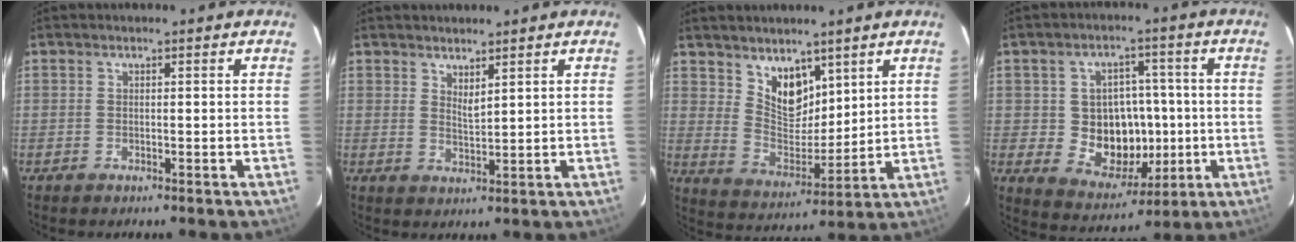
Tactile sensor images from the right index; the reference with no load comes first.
{"total": 2.7, "force": [2.1, 0.5, 1.6], "torque": [-0.027, -0.004, 0.035]}
{"total": 9.0, "force": [6.0, 5.2, 4.4], "torque": [-0.067, -0.003, 0.121]}
{"total": 11.7, "force": [-1.0, 9.8, 6.2], "torque": [-0.126, 0.006, 0.006]}